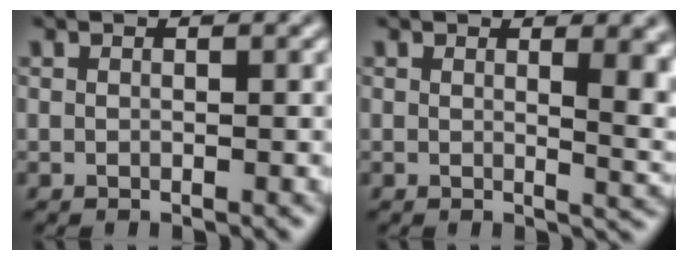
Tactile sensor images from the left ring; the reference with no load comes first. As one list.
[{"total": 4.9, "force": [1.3, 1.9, 4.3], "torque": [-0.033, -0.003, 0.022]}]